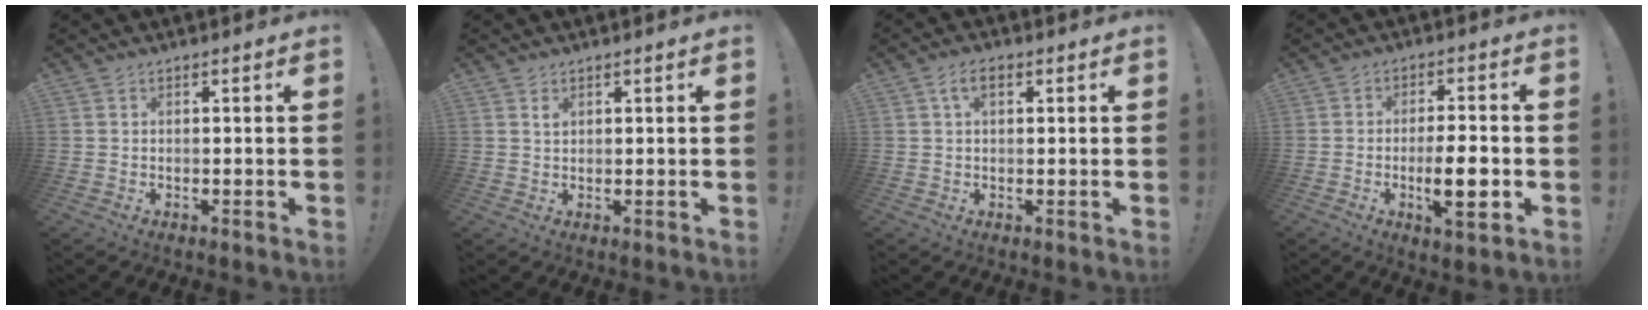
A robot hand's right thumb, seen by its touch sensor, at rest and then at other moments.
{"total": 1.3, "force": [0.9, 0.8, 0.6], "torque": [-0.006, -0.003, 0.015]}
{"total": 4.4, "force": [1.6, 2.3, 3.4], "torque": [-0.062, 0.006, 0.028]}
{"total": 10.0, "force": [-2.6, 2.1, 9.4], "torque": [-0.148, -0.002, -0.049]}